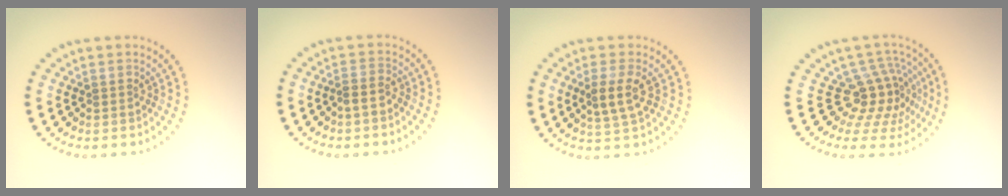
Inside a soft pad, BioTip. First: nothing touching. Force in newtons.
{"total": 1.0, "press": 0.8, "slide": 0.6}
{"total": 2.8, "press": 2.7, "slide": 1.0}
{"total": 4.5, "press": 3.1, "slide": 3.2}